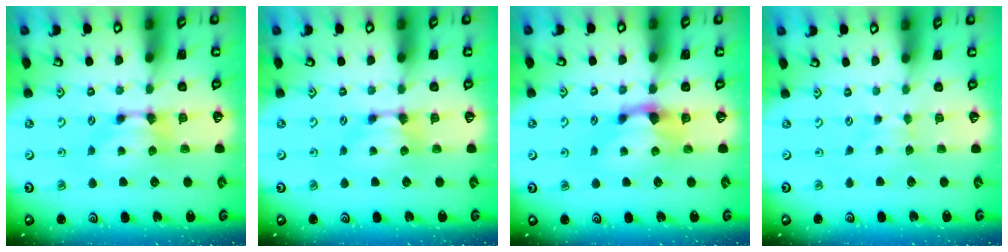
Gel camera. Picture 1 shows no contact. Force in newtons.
{"total": 0.0}
{"total": 1.6, "press": 0.6, "slide": 1.5}
{"total": 2.3, "press": 2.2, "slide": 0.5}